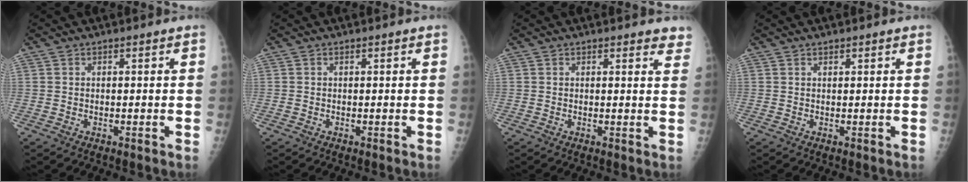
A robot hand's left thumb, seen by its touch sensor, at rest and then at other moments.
{"total": 0.0}
{"total": 3.1, "force": [2.7, 1.0, 1.1], "torque": [0.010, -0.011, 0.017]}
{"total": 0.6, "force": [0.5, 0.2, 0.3], "torque": [-0.005, -0.002, 0.009]}